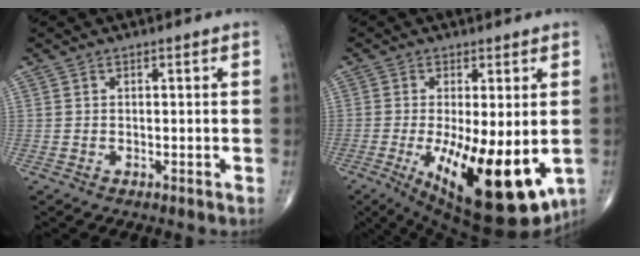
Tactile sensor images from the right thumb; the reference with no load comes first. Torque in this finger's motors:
{"motor_torque": [2.49, 2.31, 0.35, -0.23, 0.59]}